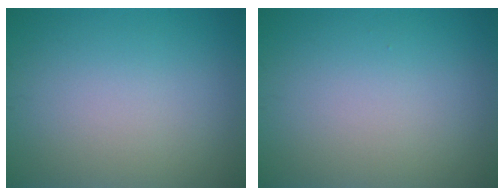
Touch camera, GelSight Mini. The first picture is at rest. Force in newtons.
{"total": 0.0}